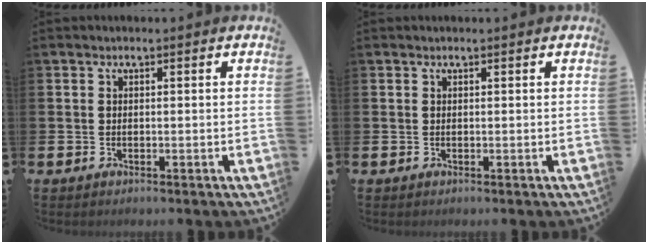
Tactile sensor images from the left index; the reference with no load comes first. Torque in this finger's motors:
{"motor_torque": [-0.10, -1.09, -0.23, -0.07]}